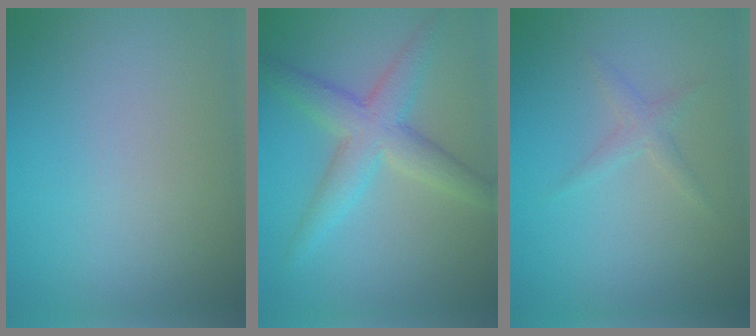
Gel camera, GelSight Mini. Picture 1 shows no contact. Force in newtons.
{"total": 4.7, "press": 4.7, "slide": 0.3}
{"total": 1.3, "press": 1.3, "slide": 0.0}